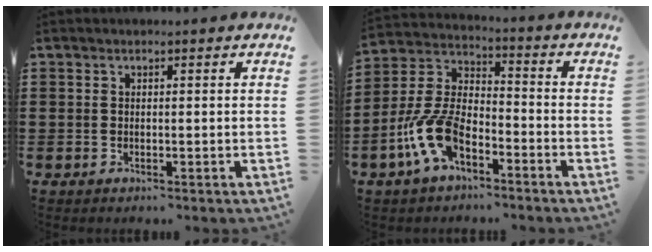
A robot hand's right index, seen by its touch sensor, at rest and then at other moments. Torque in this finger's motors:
{"motor_torque": [0.97, 0.94, 0.98, 0.21]}